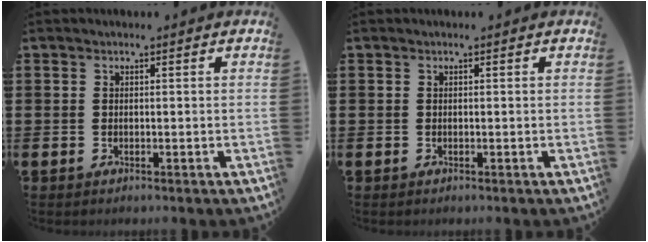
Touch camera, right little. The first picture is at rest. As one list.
[{"total": 0.0}]